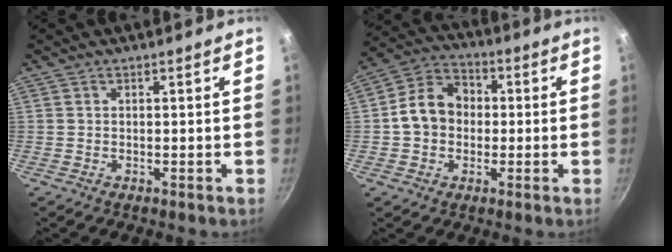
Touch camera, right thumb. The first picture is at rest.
{"total": 10.5, "force": [-0.2, 8.6, 6.1], "torque": [-0.075, 0.026, -0.021]}